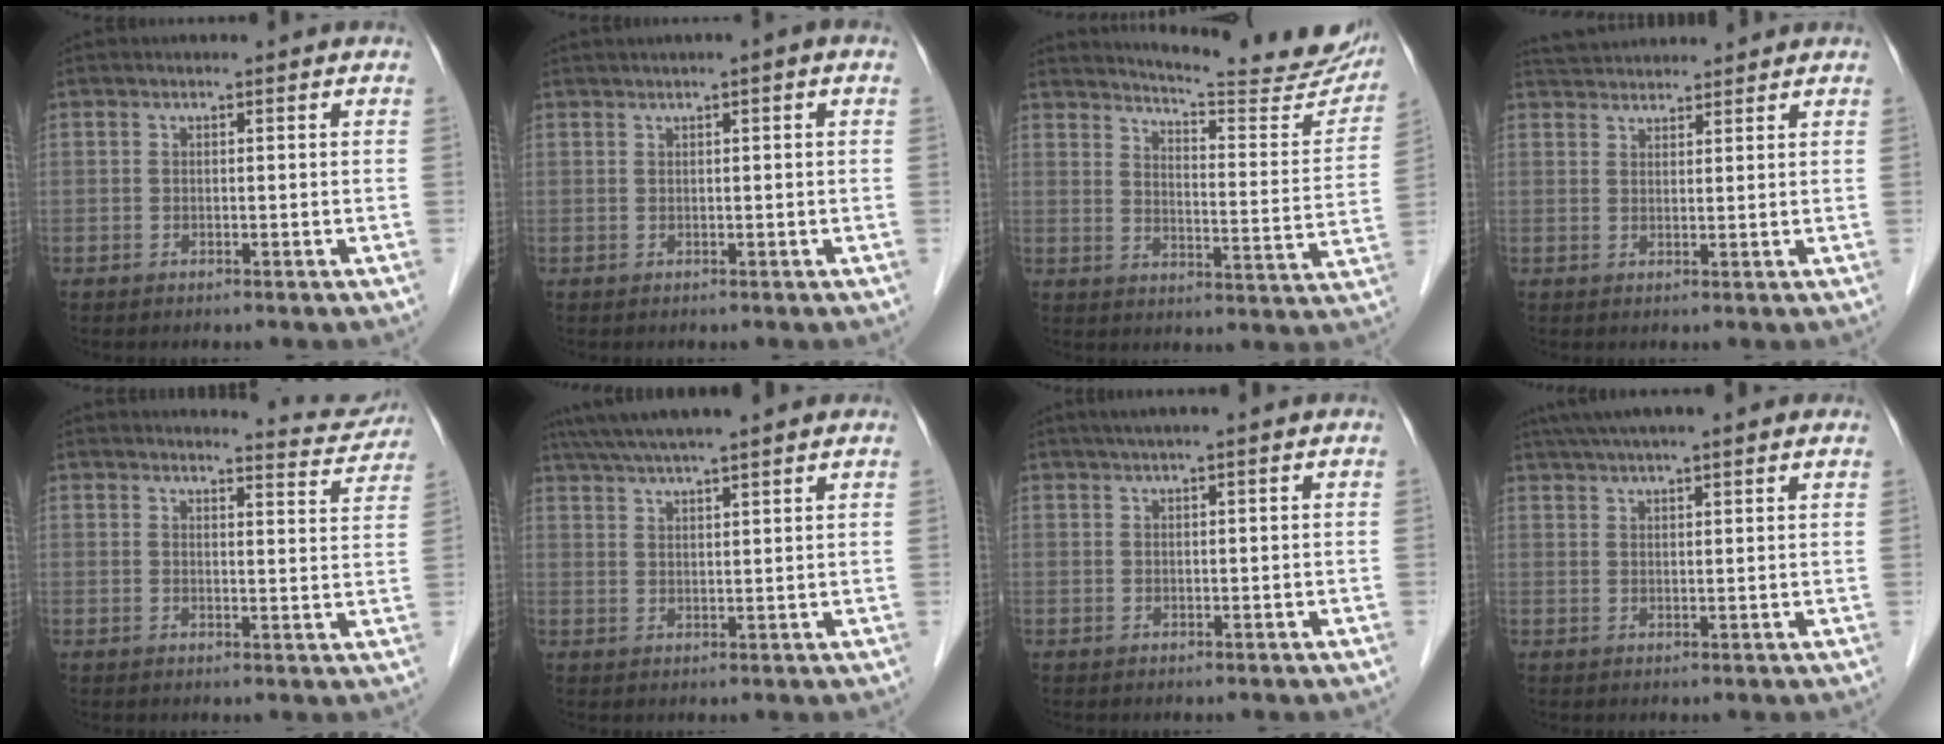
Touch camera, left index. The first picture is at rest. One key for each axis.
{"total": 1.7, "fx": 0.8, "fy": 0.0, "fz": 1.5, "tx": -0.028, "ty": 0.008, "tz": 0.012}
{"total": 20.4, "fx": 19.0, "fy": 2.2, "fz": 7.2, "tx": -0.094, "ty": -0.078, "tz": 0.227}
{"total": 6.5, "fx": 6.2, "fy": 1.1, "fz": 1.4, "tx": -0.025, "ty": 0.040, "tz": 0.100}
{"total": 6.2, "fx": 6.2, "fy": 0.3, "fz": -0.3, "tx": 0.001, "ty": -0.024, "tz": 0.060}
{"total": 10.8, "fx": 9.2, "fy": 0.1, "fz": 5.7, "tx": -0.098, "ty": 0.042, "tz": 0.134}
{"total": 3.3, "fx": 2.6, "fy": -0.4, "fz": 2.0, "tx": -0.026, "ty": 0.027, "tz": 0.043}
{"total": 11.6, "fx": 9.5, "fy": 1.1, "fz": 6.5, "tx": -0.108, "ty": 0.048, "tz": 0.135}